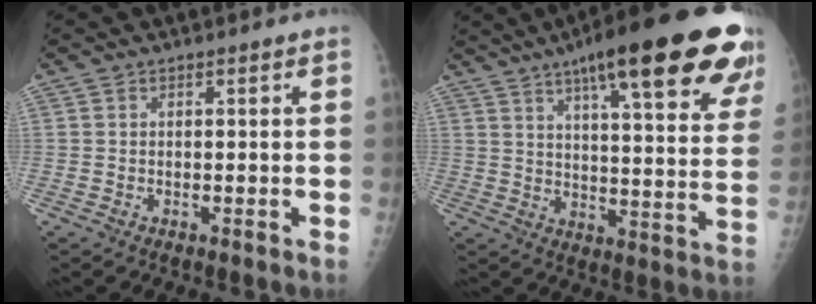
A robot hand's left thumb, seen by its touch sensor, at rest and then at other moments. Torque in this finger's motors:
{"motor_torque": [1.11, 0.05, 1.62, -1.15, 0.15]}